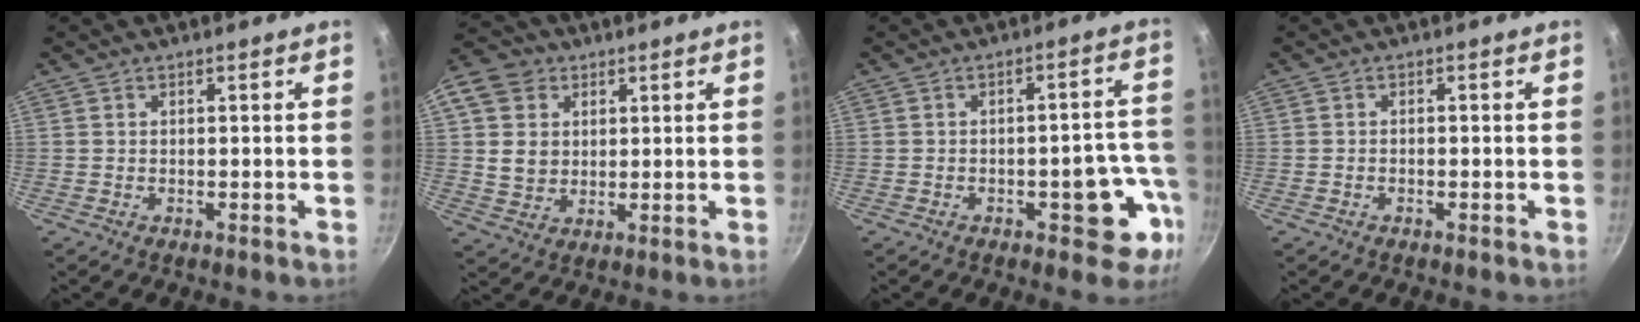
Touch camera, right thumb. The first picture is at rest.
{"total": 11.6, "force": [3.6, 9.7, 5.2], "torque": [-0.080, 0.001, 0.062]}
{"total": 9.9, "force": [-3.8, 4.8, 7.7], "torque": [-0.039, 0.038, -0.043]}
{"total": 0.7, "force": [-0.4, 0.4, 0.4], "torque": [-0.010, 0.005, -0.010]}